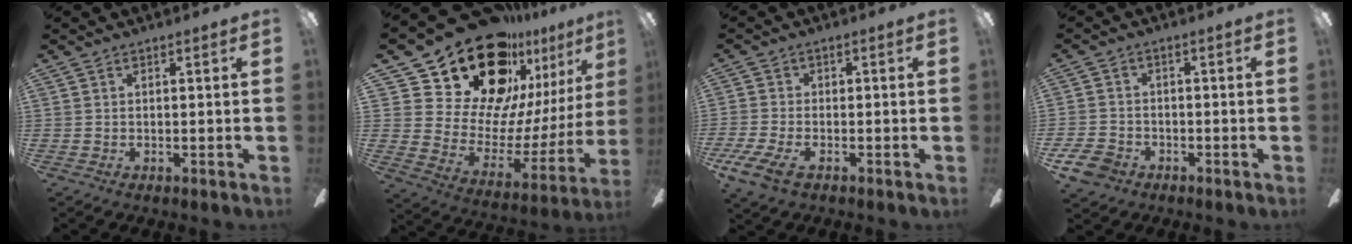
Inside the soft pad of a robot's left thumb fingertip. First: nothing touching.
{"total": 26.9, "force": [19.8, 13.8, 11.8], "torque": [-0.208, -0.142, 0.376]}
{"total": 6.5, "force": [-3.1, 3.5, 4.6], "torque": [-0.108, 0.001, -0.057]}
{"total": 6.2, "force": [-3.7, 4.4, 2.4], "torque": [-0.058, 0.020, -0.072]}